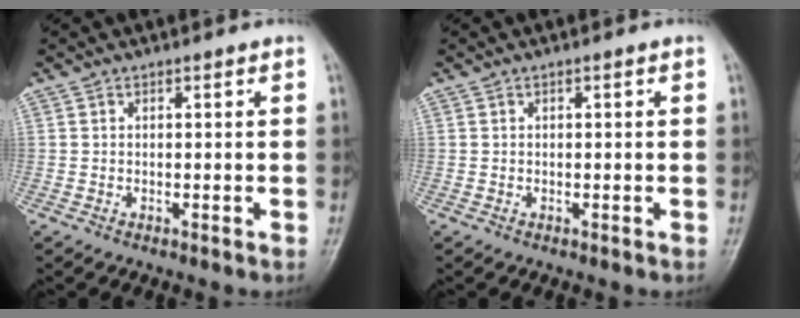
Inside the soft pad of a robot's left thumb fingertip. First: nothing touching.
{"total": 0.0}